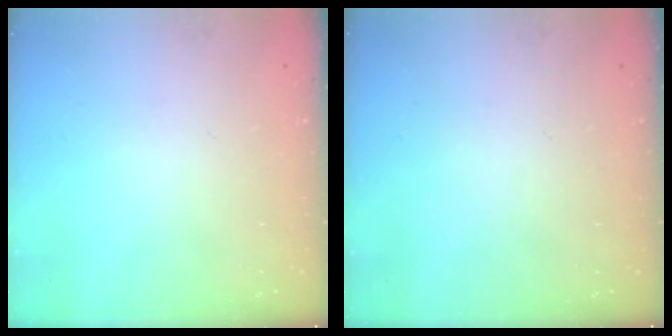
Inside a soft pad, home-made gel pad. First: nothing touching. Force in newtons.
{"total": 0.0}